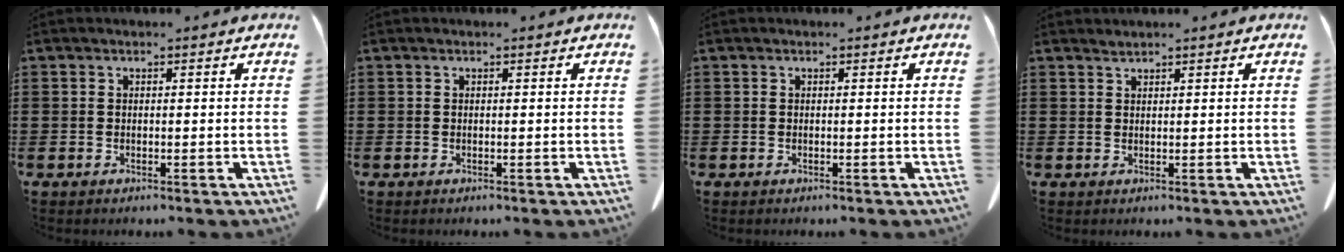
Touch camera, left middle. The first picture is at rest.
{"total": 0.0}
{"total": 0.0}
{"total": 0.9, "force": [0.9, -0.1, 0.1], "torque": [-0.004, -0.004, 0.019]}